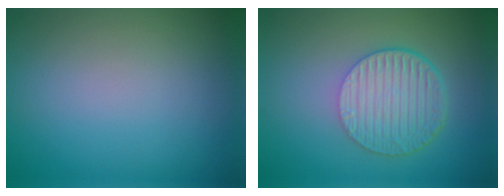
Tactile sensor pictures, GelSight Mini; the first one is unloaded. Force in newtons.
{"total": 6.0, "press": 4.1, "slide": 4.4}